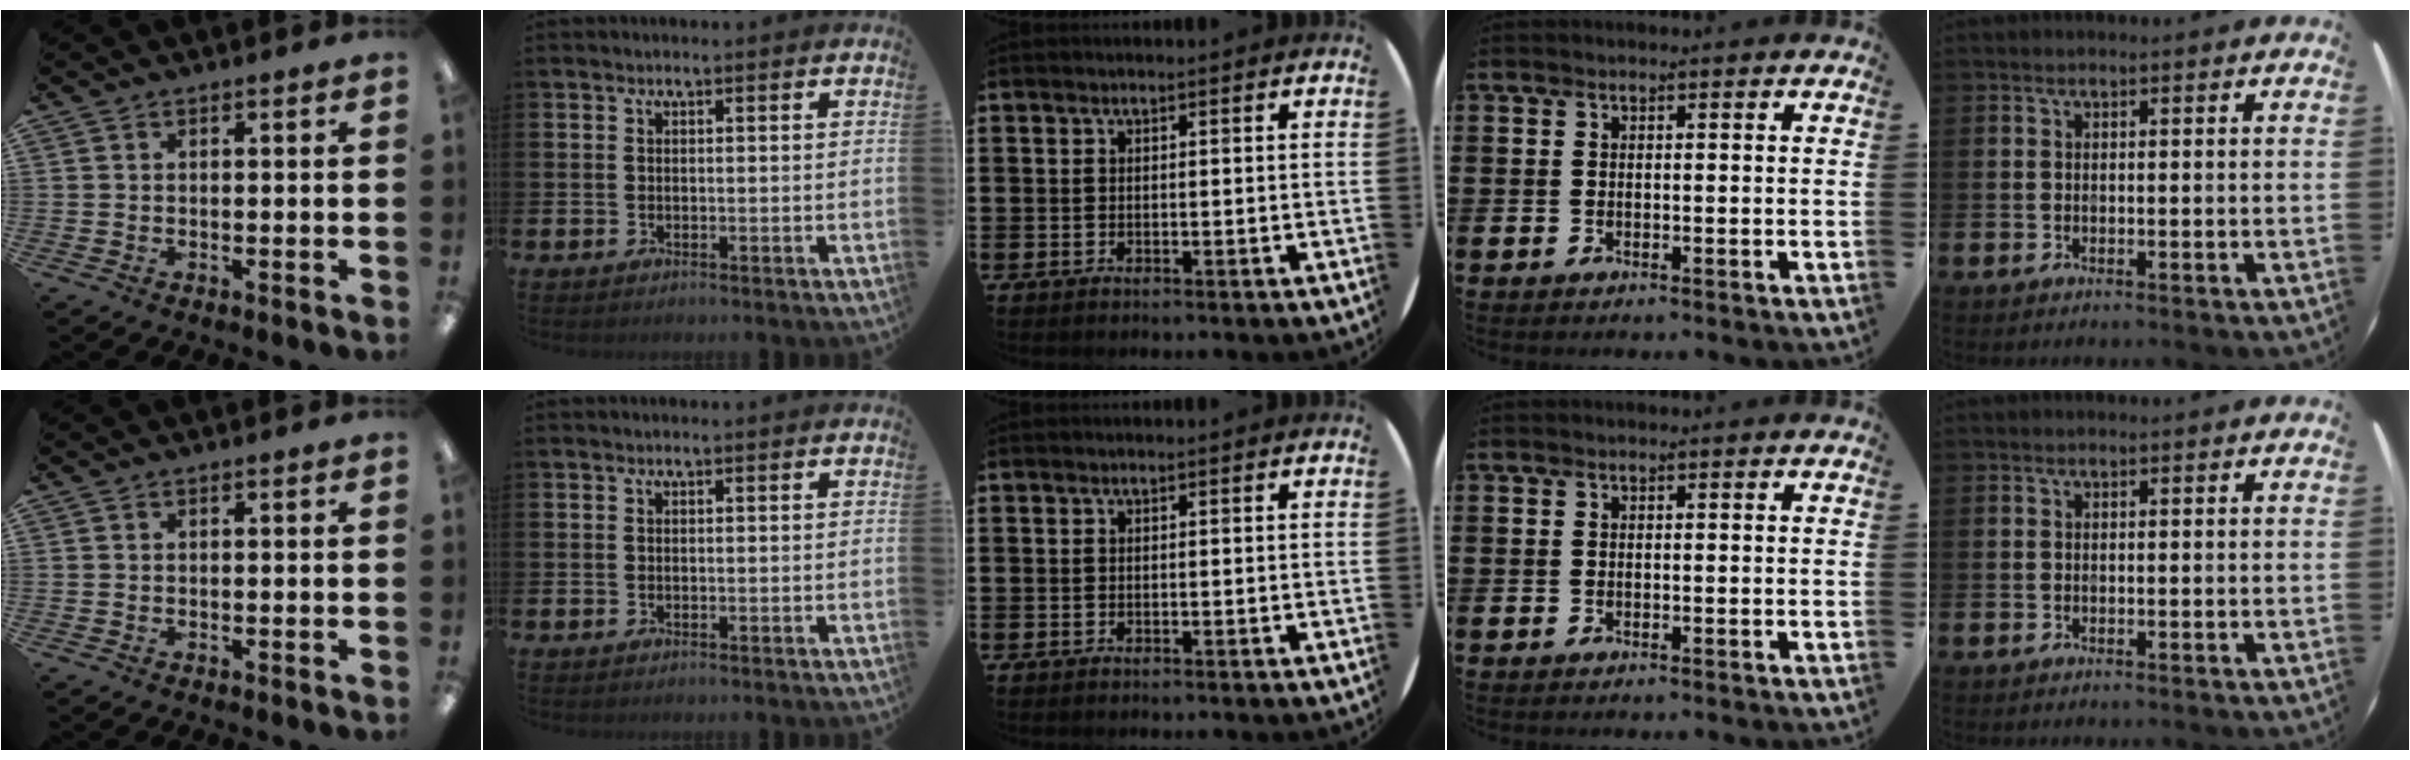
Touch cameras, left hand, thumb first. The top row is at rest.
{}